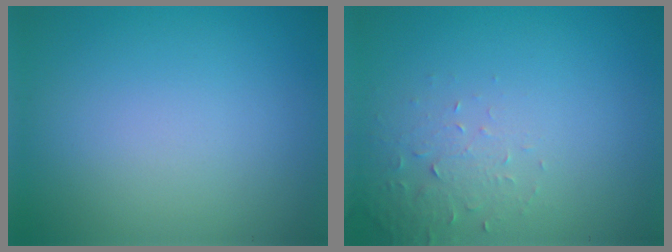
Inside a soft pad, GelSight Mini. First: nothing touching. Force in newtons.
{"total": 1.9, "press": 1.8, "slide": 0.4}